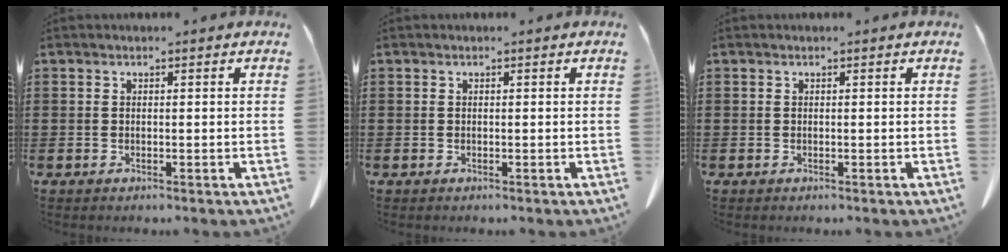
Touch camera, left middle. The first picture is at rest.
{"total": 0.0}
{"total": 0.0}